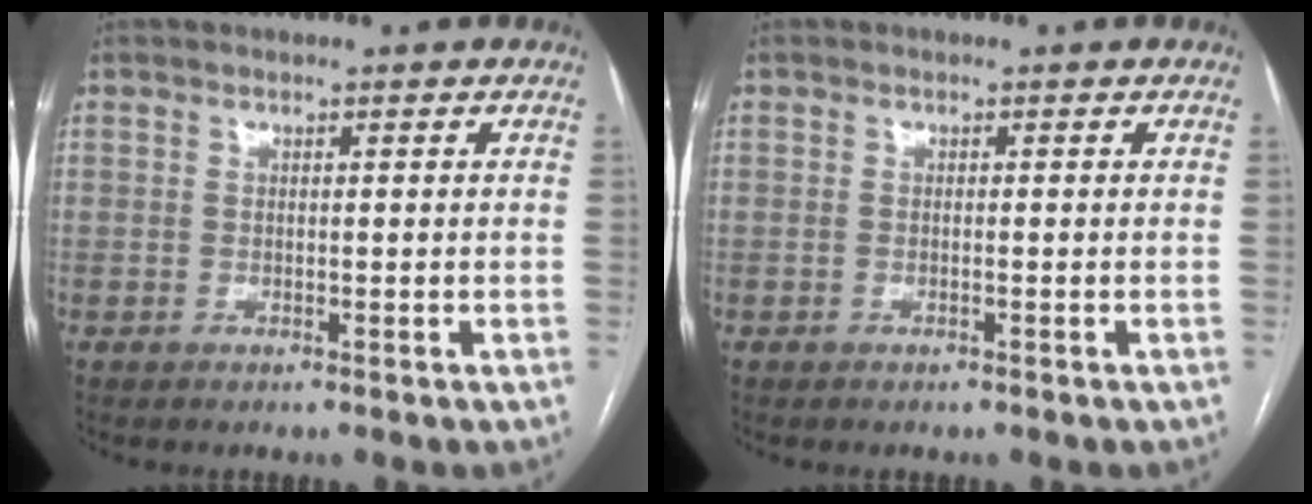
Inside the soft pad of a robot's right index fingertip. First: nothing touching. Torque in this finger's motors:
{"motor_torque": [-0.45, 0.12, -0.02, 0.00]}